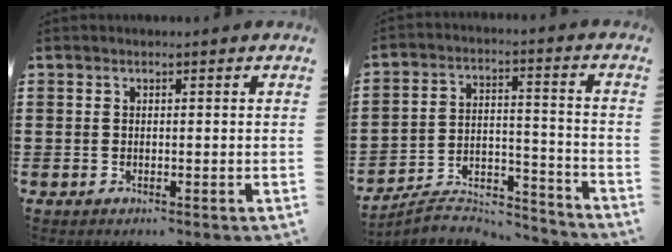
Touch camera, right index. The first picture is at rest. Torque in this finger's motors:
{"motor_torque": [-1.45, 0.69, -0.66, -0.21]}